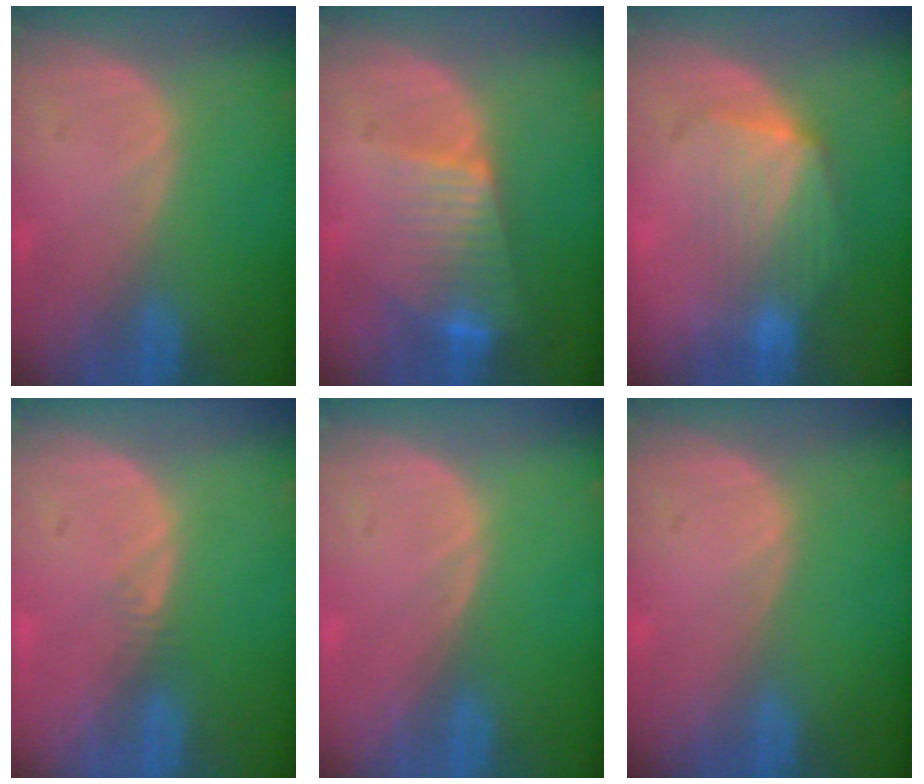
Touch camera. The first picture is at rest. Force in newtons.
{"total": 7.8, "press": 6.7, "slide": 4.1}
{"total": 7.3, "press": 6.9, "slide": 2.6}
{"total": 0.9, "press": 0.8, "slide": 0.4}
{"total": 0.0}
{"total": 0.0}